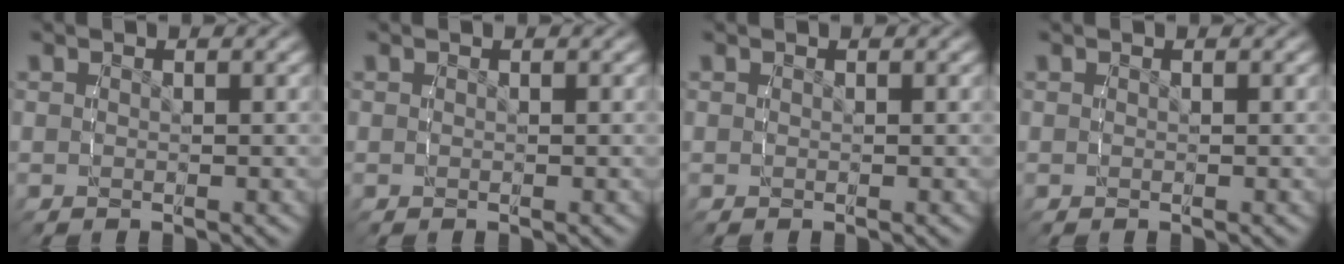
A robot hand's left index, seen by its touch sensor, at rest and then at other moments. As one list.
[{"total": 0.0}, {"total": 0.0}, {"total": 0.0}]